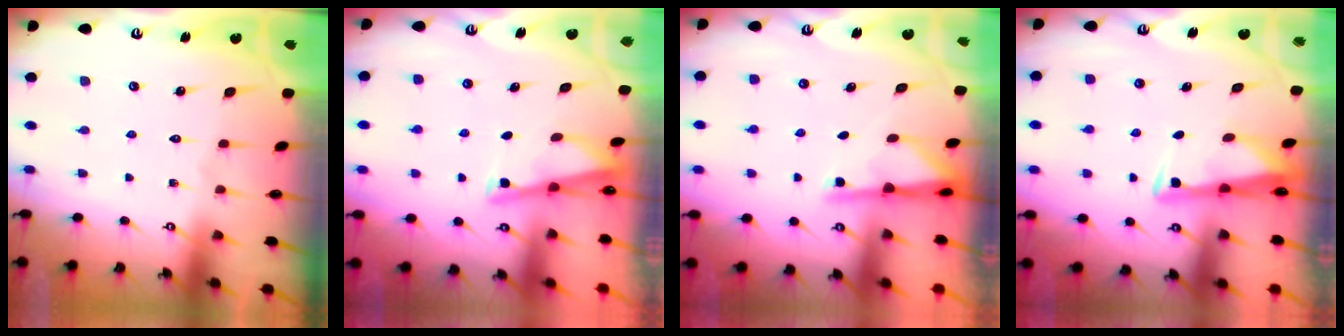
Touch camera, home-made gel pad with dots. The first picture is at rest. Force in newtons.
{"total": 3.3, "press": 3.2, "slide": 0.4}
{"total": 3.0, "press": 2.9, "slide": 0.6}
{"total": 3.5, "press": 3.5, "slide": 0.3}